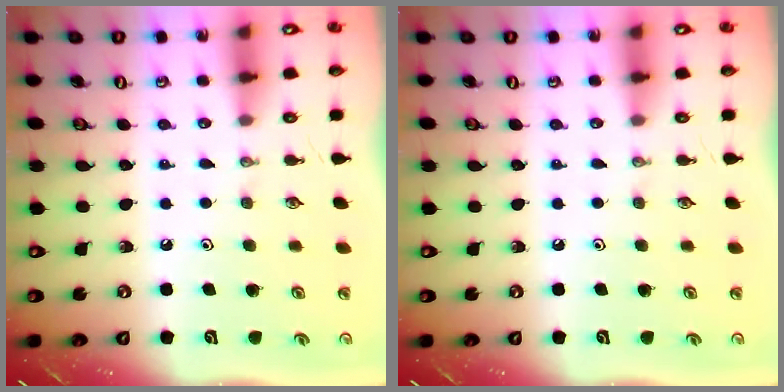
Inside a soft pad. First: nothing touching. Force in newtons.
{"total": 0.0}